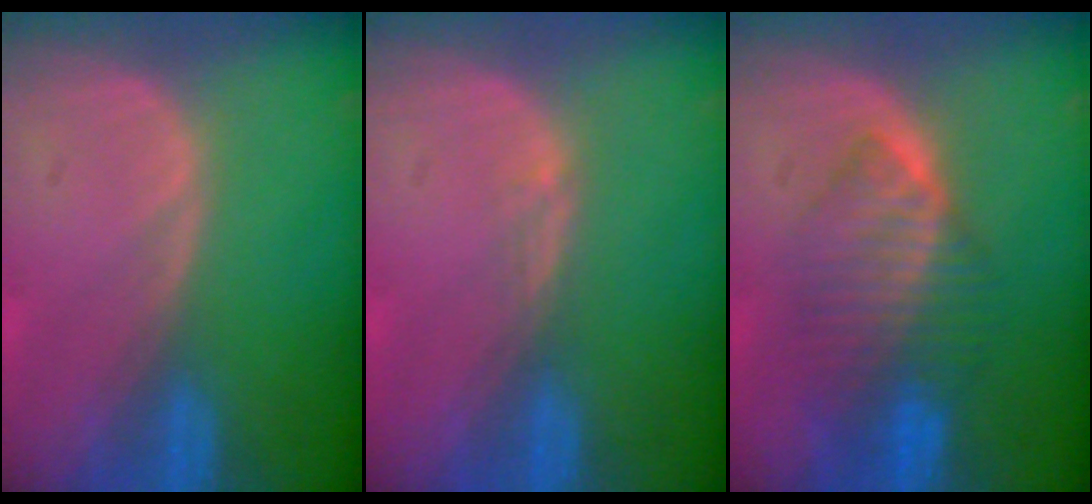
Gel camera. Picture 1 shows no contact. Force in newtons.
{"total": 1.0, "press": 0.7, "slide": 0.7}
{"total": 7.2, "press": 7.1, "slide": 1.0}